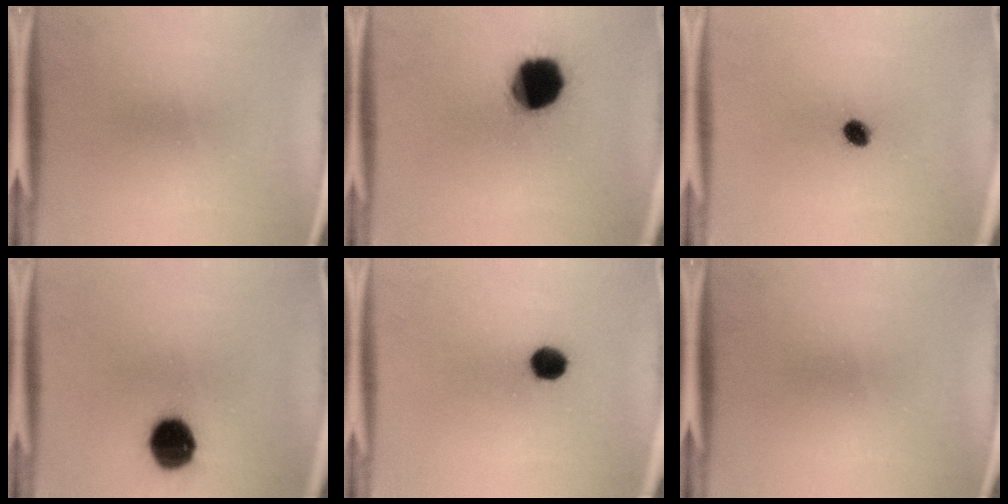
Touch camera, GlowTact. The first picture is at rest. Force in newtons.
{"total": 16.9}
{"total": 3.5}
{"total": 12.2}
{"total": 5.2}
{"total": 0.0}